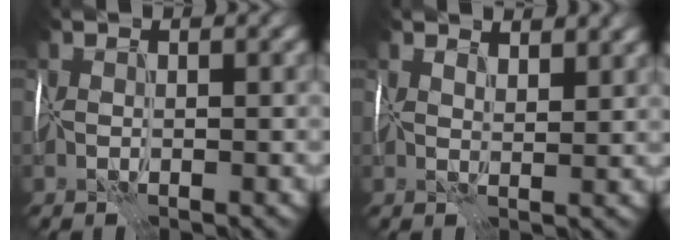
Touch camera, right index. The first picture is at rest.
{"total": 3.1, "force": [2.7, 0.7, 1.2], "torque": [-0.018, -0.001, 0.034]}